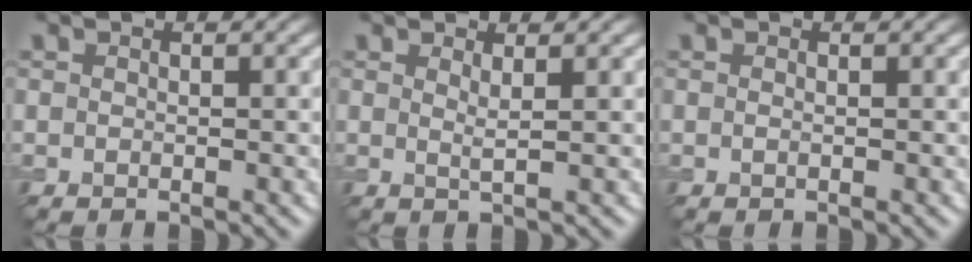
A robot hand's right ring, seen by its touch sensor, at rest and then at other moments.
{"total": 1.2, "force": [0.7, 0.2, 1.0], "torque": [-0.014, -0.003, 0.008]}
{"total": 0.0}